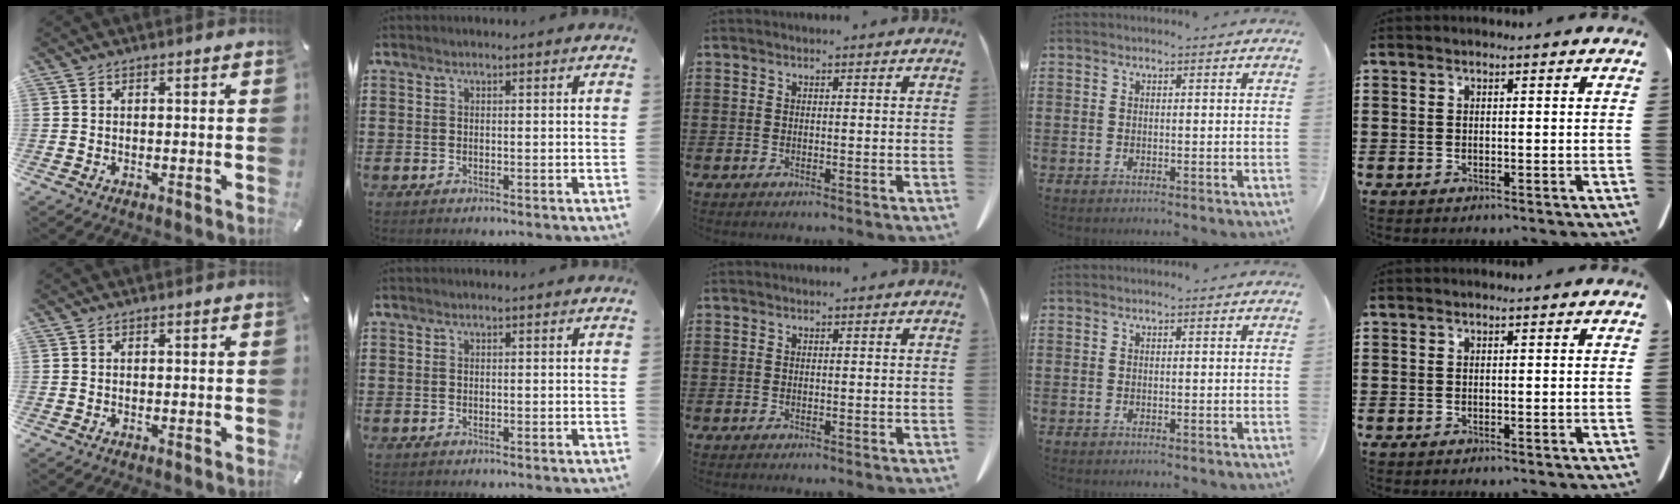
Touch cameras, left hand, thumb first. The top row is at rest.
{}